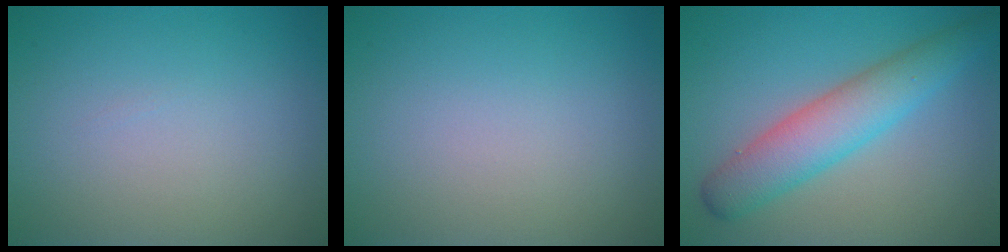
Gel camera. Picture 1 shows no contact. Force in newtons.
{"total": 0.0}
{"total": 5.3, "press": 5.3, "slide": 0.1}